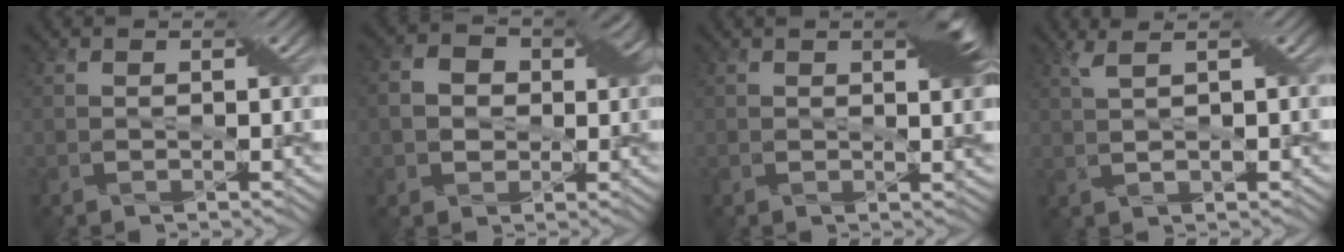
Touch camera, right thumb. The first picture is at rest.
{"total": 6.5, "force": [0.4, 5.3, 3.6], "torque": [-0.070, 0.006, -0.004]}
{"total": 3.7, "force": [1.4, 1.0, 3.3], "torque": [-0.047, 0.003, 0.021]}
{"total": 2.6, "force": [1.1, 0.3, 2.3], "torque": [-0.052, 0.009, 0.026]}